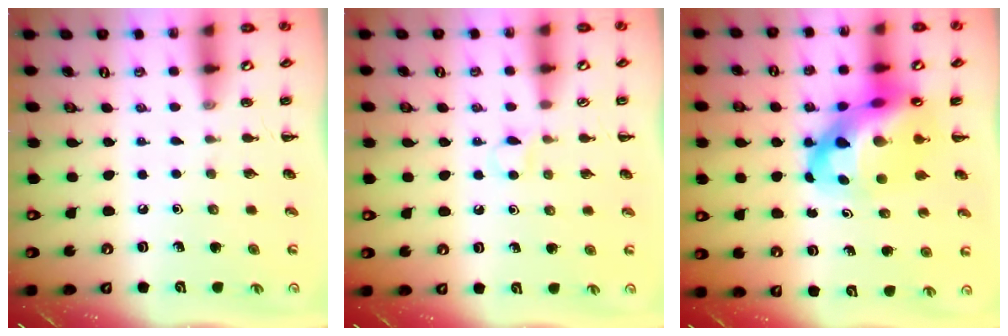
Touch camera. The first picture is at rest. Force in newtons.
{"total": 3.2, "press": 3.0, "slide": 1.1}
{"total": 13.8, "press": 13.3, "slide": 3.7}